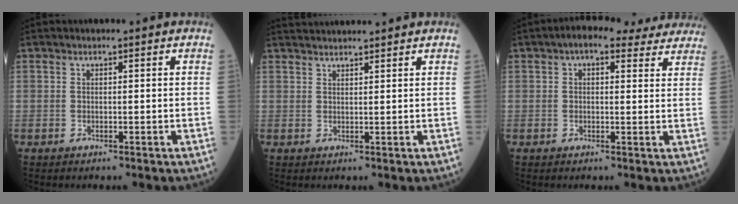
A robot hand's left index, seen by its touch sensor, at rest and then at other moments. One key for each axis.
{"total": 4.7, "fx": 4.5, "fy": -0.3, "fz": 1.2, "tx": -0.018, "ty": 0.032, "tz": 0.072}
{"total": 9.0, "fx": 7.2, "fy": 3.6, "fz": 4.1, "tx": -0.047, "ty": 0.034, "tz": 0.080}